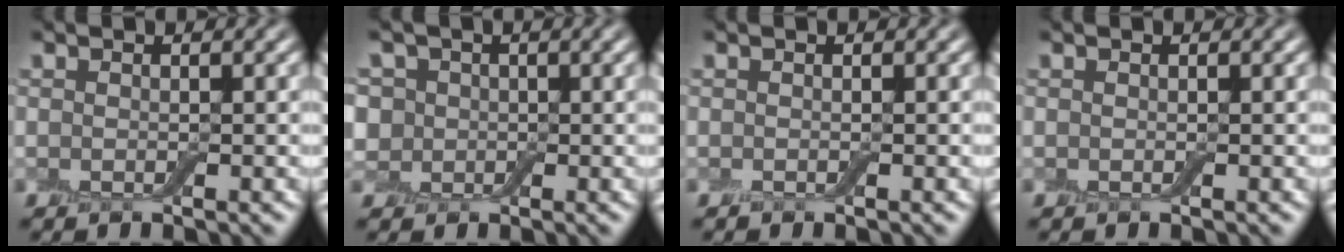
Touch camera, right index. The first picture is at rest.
{"total": 4.6, "force": [1.4, 4.0, 1.9], "torque": [-0.042, 0.019, 0.000]}
{"total": 0.0}
{"total": 0.0}